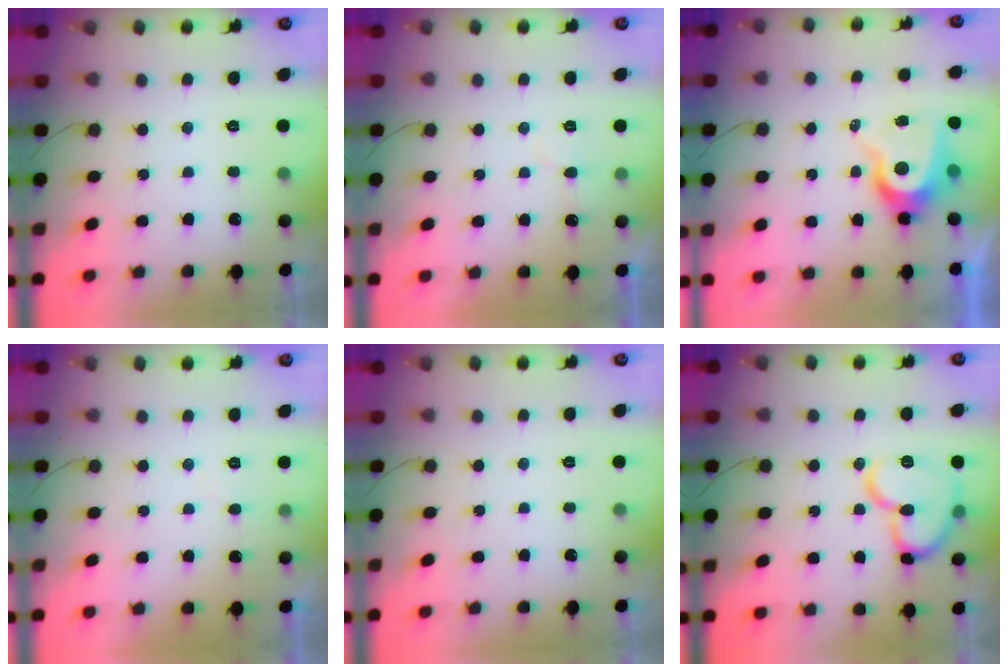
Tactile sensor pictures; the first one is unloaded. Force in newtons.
{"total": 5.9, "press": 5.9, "slide": 0.3}
{"total": 8.6, "press": 8.5, "slide": 0.9}
{"total": 2.3, "press": 2.3, "slide": 0.2}
{"total": 0.0}
{"total": 13.8, "press": 13.7, "slide": 1.5}